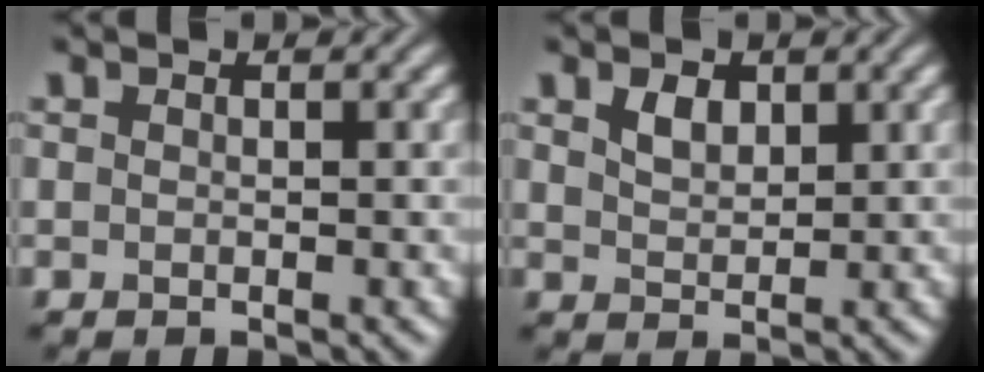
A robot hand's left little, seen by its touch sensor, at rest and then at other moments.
{"total": 2.0, "force": [1.1, 1.2, 1.1], "torque": [-0.024, 0.001, 0.023]}